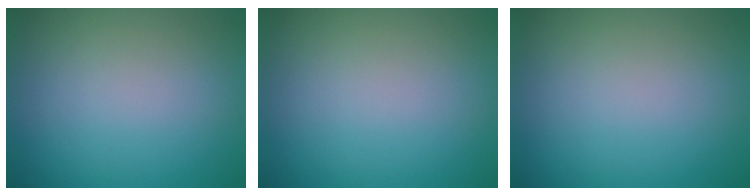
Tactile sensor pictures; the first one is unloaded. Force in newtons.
{"total": 0.0}
{"total": 0.0}